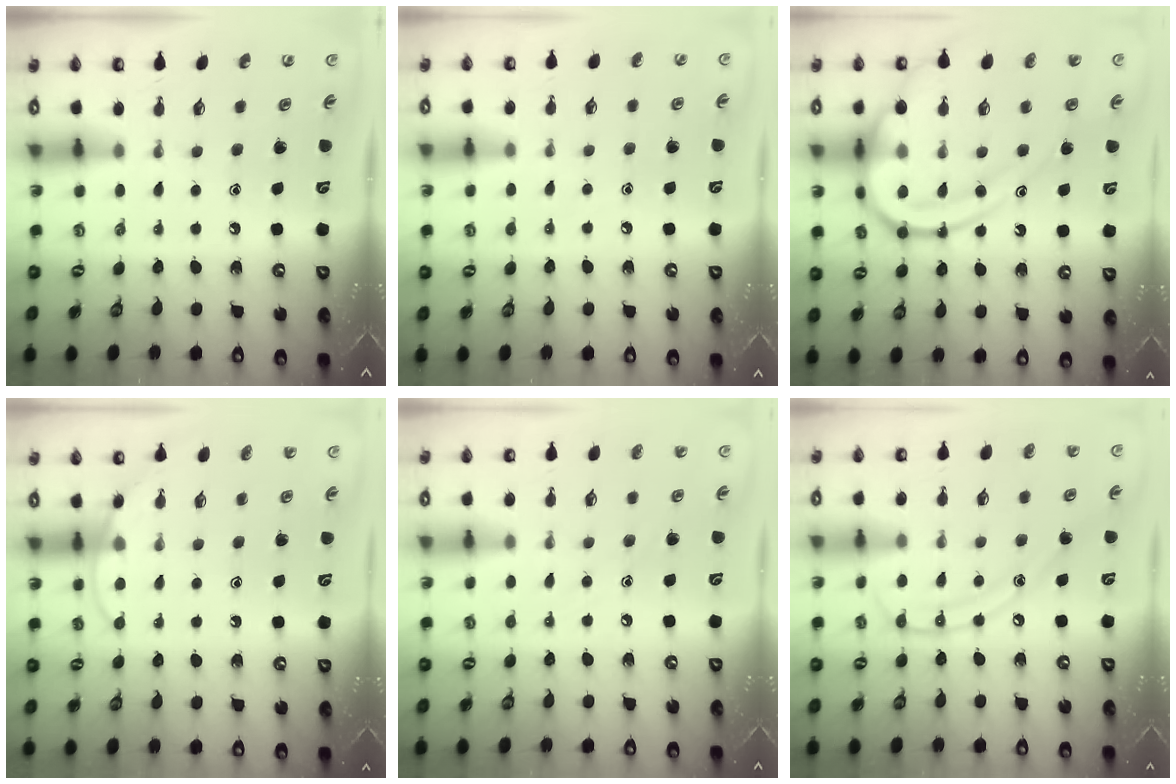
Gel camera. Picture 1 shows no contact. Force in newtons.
{"total": 4.6, "press": 4.5, "slide": 0.5}
{"total": 18.9, "press": 18.8, "slide": 1.8}
{"total": 6.2, "press": 6.1, "slide": 0.7}
{"total": 7.2, "press": 7.1, "slide": 0.6}
{"total": 12.0, "press": 12.0, "slide": 0.9}